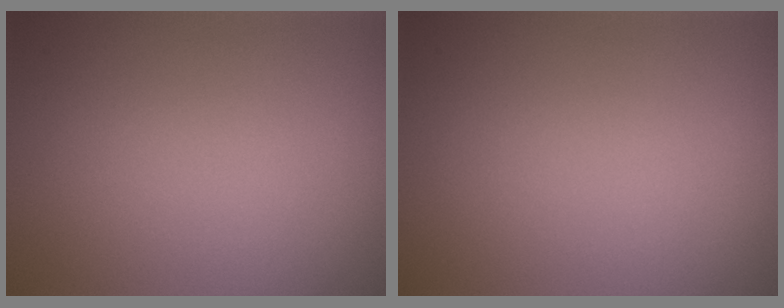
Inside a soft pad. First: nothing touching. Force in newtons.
{"total": 0.0}